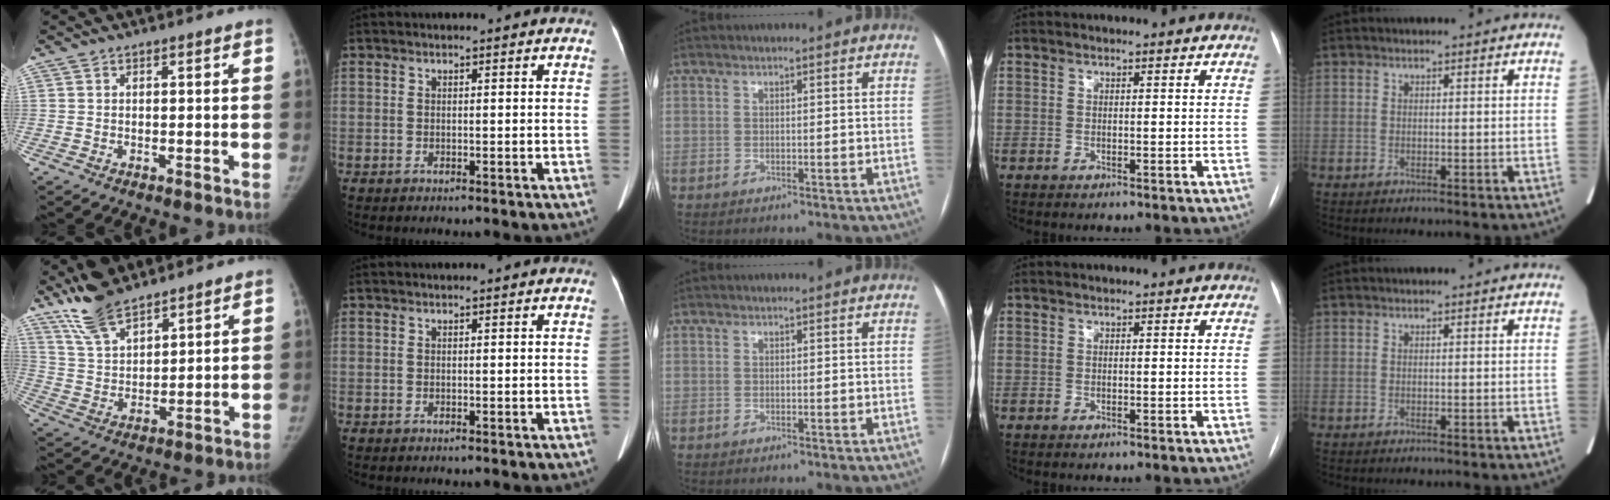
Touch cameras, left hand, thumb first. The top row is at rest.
{"thumb": {"total": 11.4, "force": [9.2, 4.0, 5.4], "torque": [-0.087, -0.038, 0.183]}}